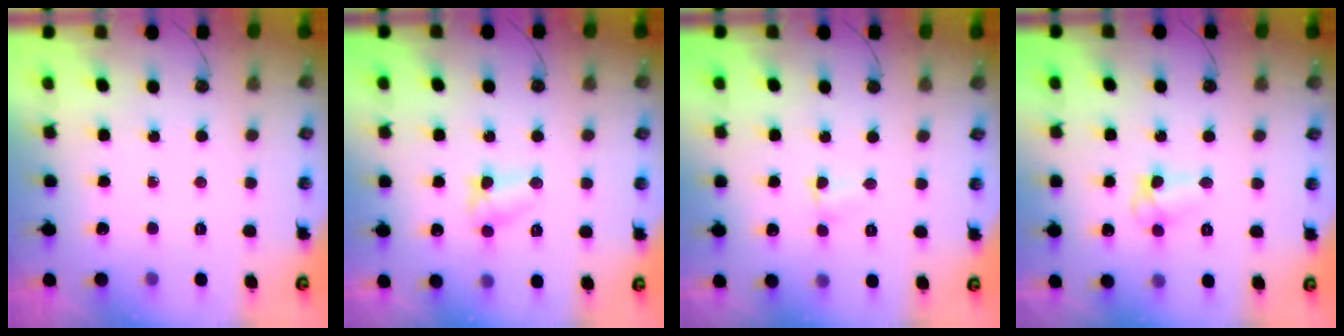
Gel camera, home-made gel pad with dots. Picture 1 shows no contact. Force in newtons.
{"total": 5.1, "press": 5.1, "slide": 0.5}
{"total": 1.7, "press": 1.6, "slide": 0.4}
{"total": 7.3, "press": 7.3, "slide": 0.5}